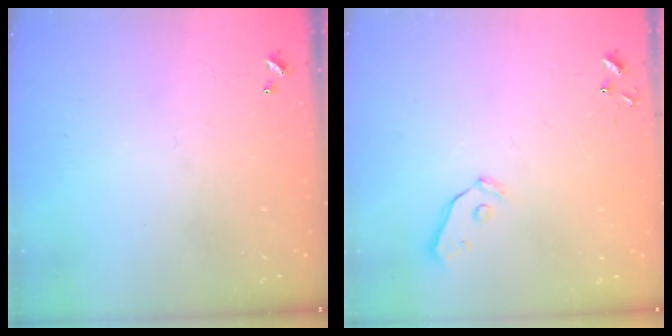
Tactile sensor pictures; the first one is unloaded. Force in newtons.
{"total": 3.7, "press": 3.6, "slide": 0.8}